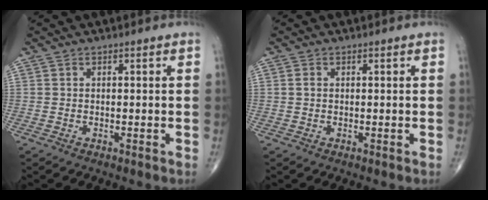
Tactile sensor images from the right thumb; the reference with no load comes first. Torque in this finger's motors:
{"motor_torque": [-0.19, 0.19, 0.06, -0.22, 0.01]}